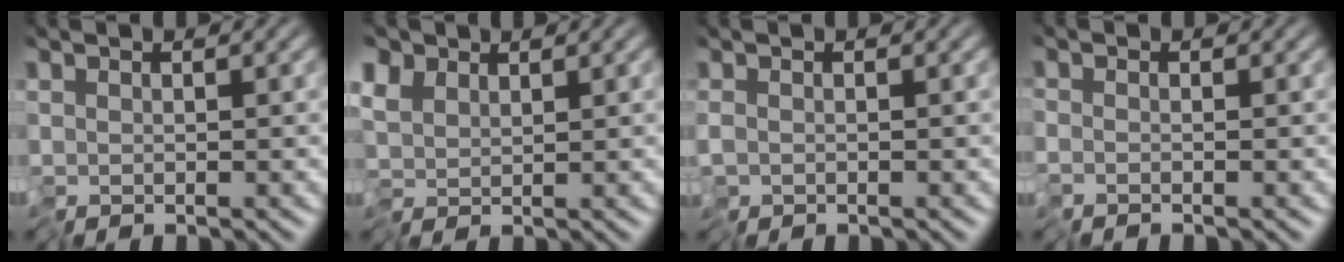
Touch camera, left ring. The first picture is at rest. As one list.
[{"total": 2.0, "force": [0.8, 1.5, 1.1], "torque": [-0.024, 0.004, 0.009]}, {"total": 0.0}, {"total": 0.6, "force": [-0.3, -0.3, -0.3], "torque": [0.012, 0.000, -0.007]}]